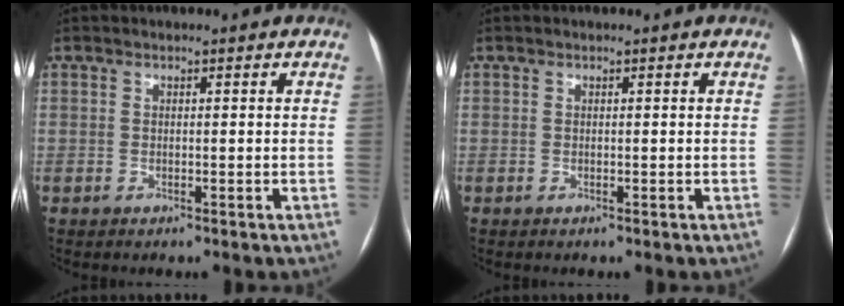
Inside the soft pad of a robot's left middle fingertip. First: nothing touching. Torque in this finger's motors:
{"motor_torque": [0.00, 0.00, 0.00, 0.00]}